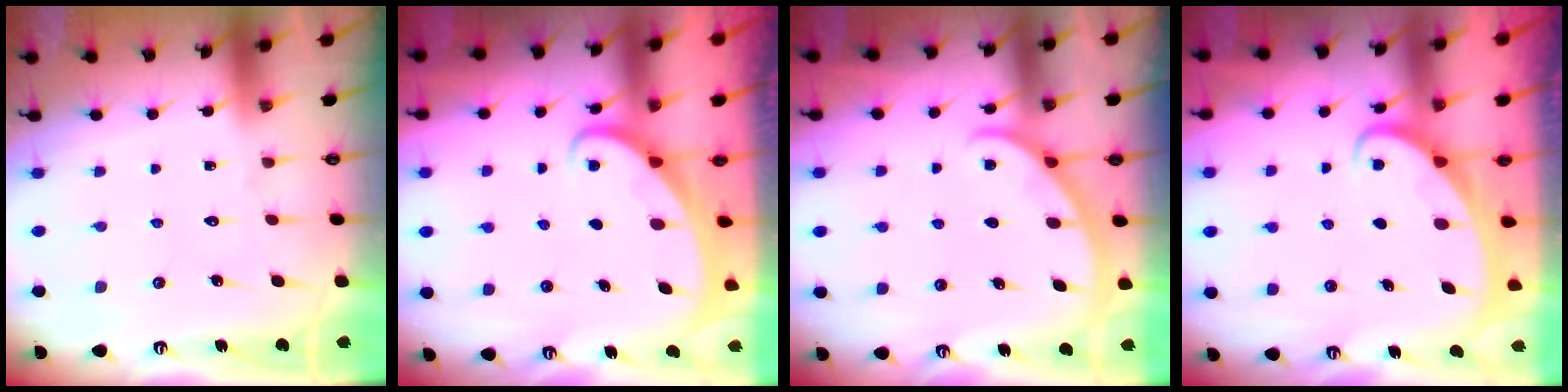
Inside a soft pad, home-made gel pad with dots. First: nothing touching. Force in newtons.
{"total": 1.7, "press": 1.7, "slide": 0.2}
{"total": 1.9, "press": 1.9, "slide": 0.2}
{"total": 2.2, "press": 2.2, "slide": 0.0}